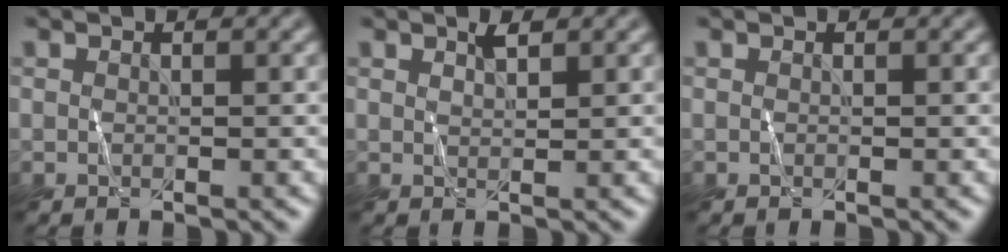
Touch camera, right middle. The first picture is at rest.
{"total": 0.6, "force": [0.4, -0.1, 0.4], "torque": [-0.008, 0.004, 0.013]}
{"total": 0.0}